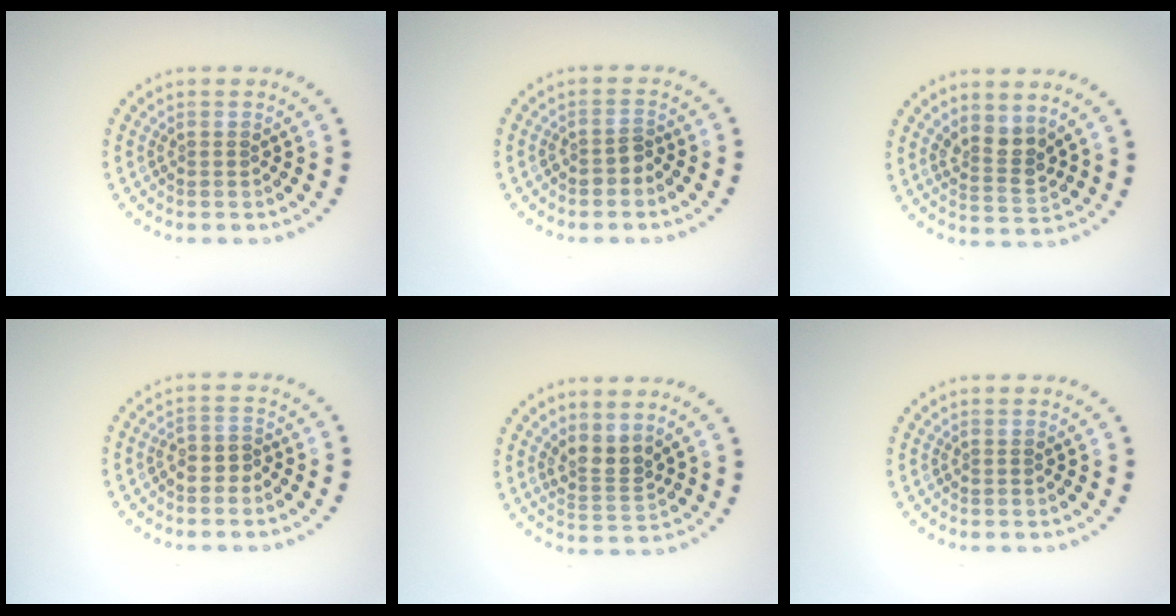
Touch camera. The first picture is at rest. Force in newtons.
{"total": 1.1, "press": 1.0, "slide": 0.4}
{"total": 2.8, "press": 2.4, "slide": 1.4}
{"total": 1.4, "press": 1.2, "slide": 0.7}
{"total": 2.5, "press": 2.0, "slide": 1.6}
{"total": 0.0}